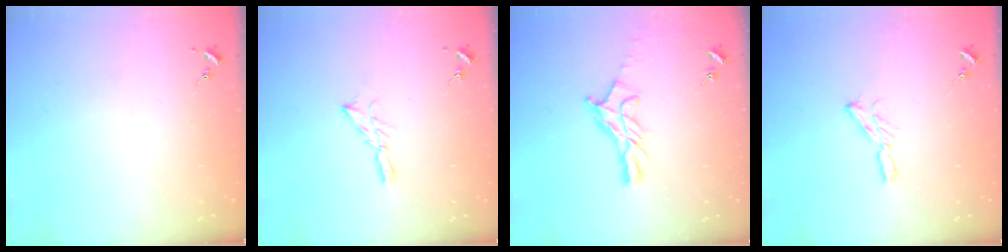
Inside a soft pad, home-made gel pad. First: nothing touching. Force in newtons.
{"total": 5.5, "press": 5.5, "slide": 0.5}
{"total": 12.5, "press": 12.4, "slide": 0.9}
{"total": 6.2, "press": 6.2, "slide": 0.5}